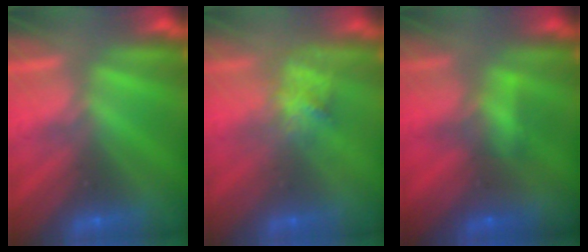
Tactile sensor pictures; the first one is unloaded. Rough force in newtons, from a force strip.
{"total": 2.8}
{"total": 4.6}